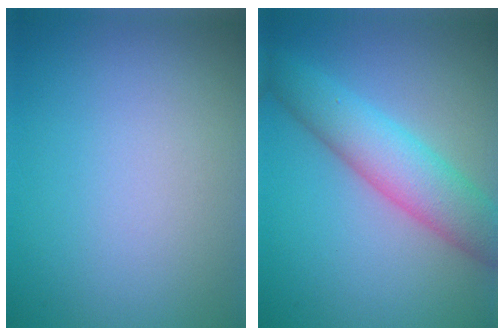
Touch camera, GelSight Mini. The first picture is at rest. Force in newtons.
{"total": 5.9, "press": 5.9, "slide": 0.4}